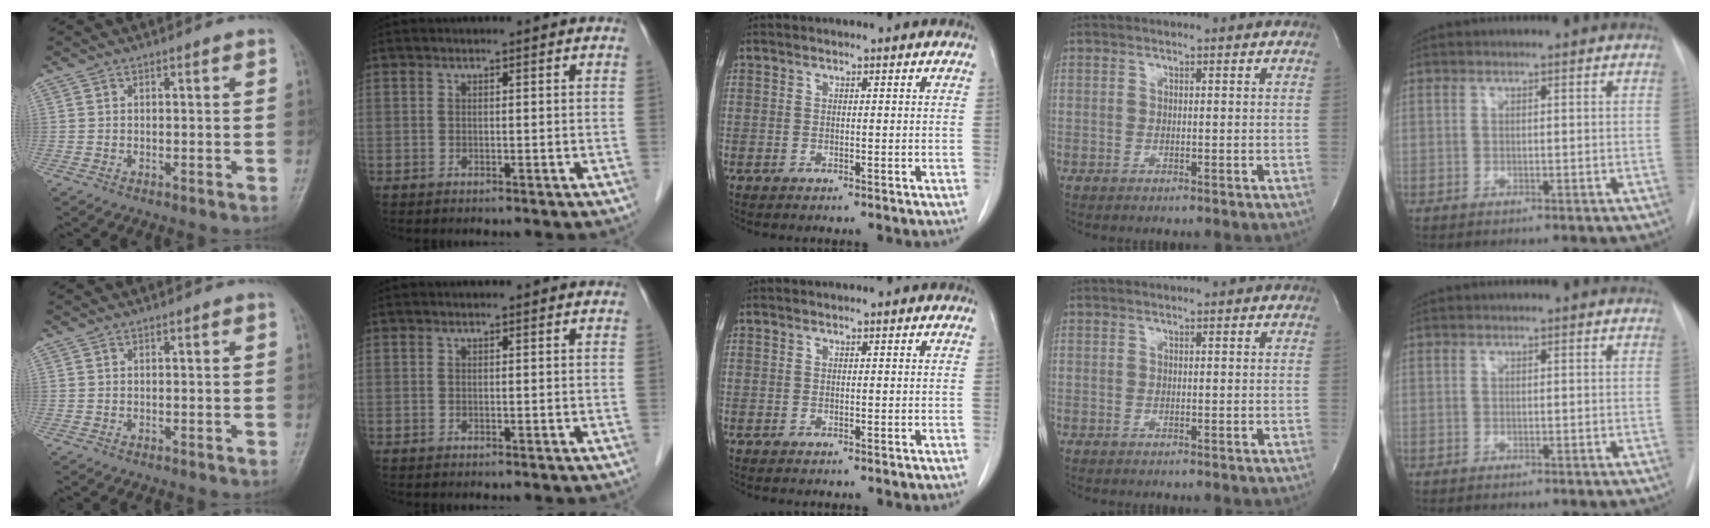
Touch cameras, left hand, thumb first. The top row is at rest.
{}